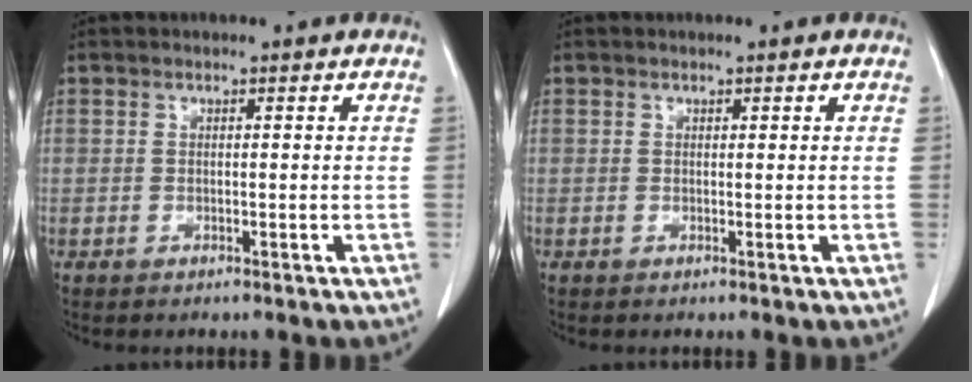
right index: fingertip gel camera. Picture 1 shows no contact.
{"total": 0.0}